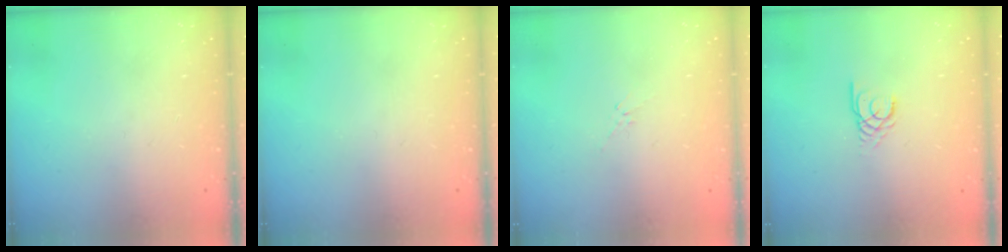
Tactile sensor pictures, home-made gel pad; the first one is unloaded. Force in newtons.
{"total": 0.0}
{"total": 2.1, "press": 2.0, "slide": 0.6}
{"total": 2.2, "press": 2.2, "slide": 0.2}